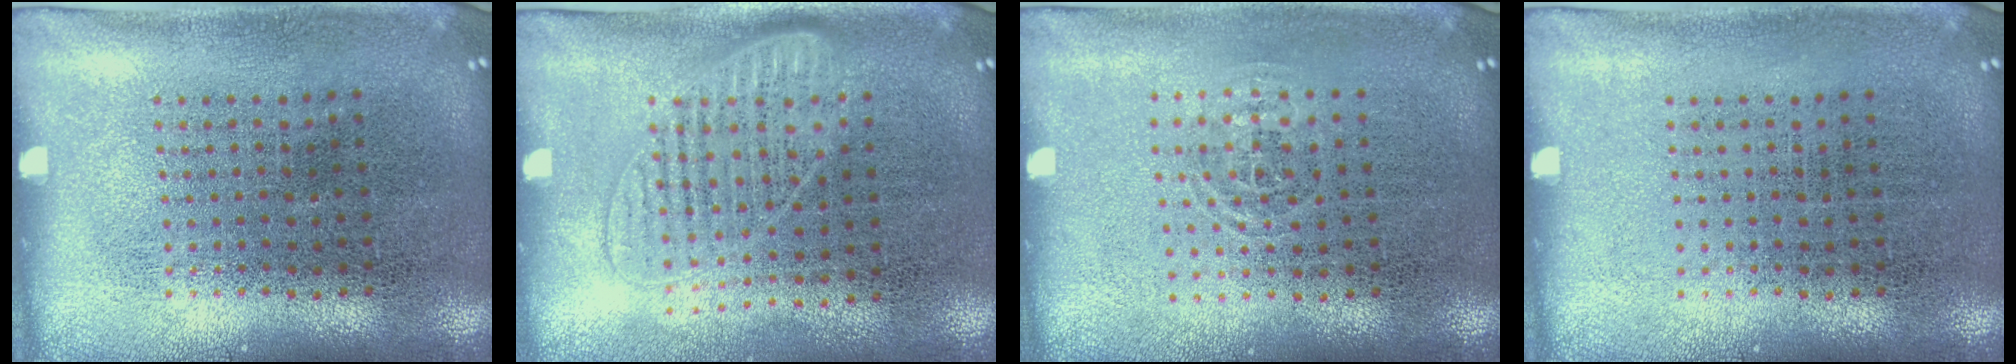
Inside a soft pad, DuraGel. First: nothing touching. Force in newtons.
{"total": 1.3, "press": 1.2, "slide": 0.5}
{"total": 0.8, "press": 0.5, "slide": 0.6}
{"total": 0.0}